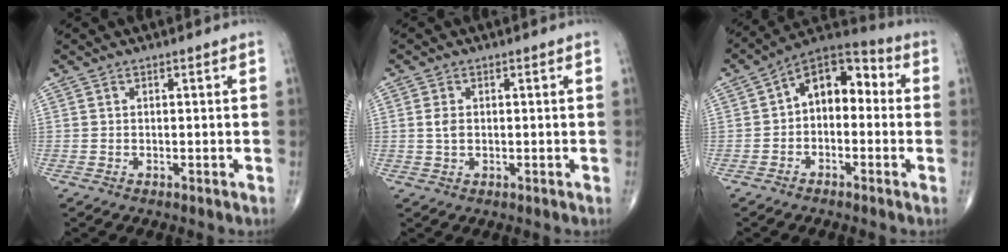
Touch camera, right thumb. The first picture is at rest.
{"total": 2.2, "force": [0.2, 1.5, 1.6], "torque": [-0.030, -0.001, 0.005]}
{"total": 11.0, "force": [0.3, 7.0, 8.4], "torque": [-0.094, 0.043, -0.016]}